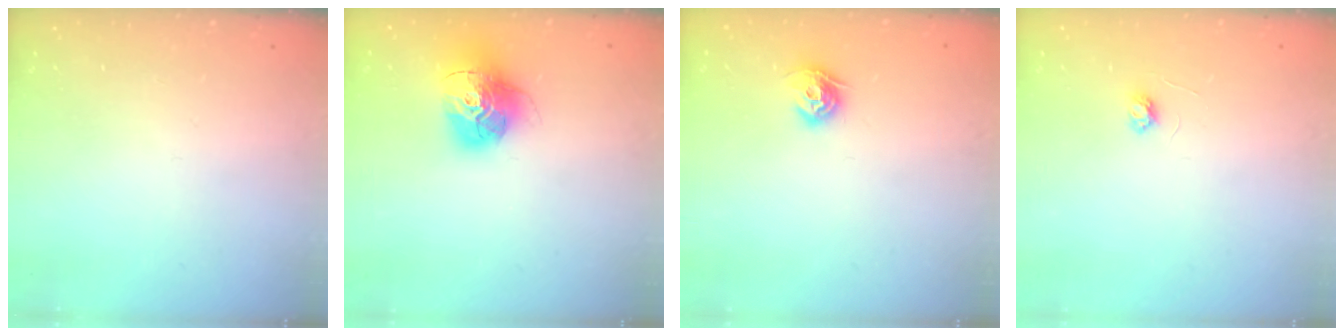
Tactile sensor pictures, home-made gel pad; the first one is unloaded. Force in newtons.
{"total": 16.0, "press": 16.0, "slide": 1.5}
{"total": 7.8, "press": 7.8, "slide": 0.4}
{"total": 3.1, "press": 3.1, "slide": 0.4}